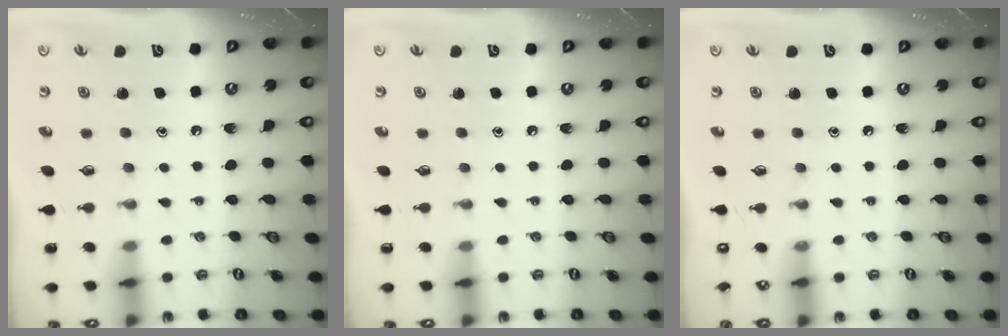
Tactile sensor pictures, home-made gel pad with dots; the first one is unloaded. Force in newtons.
{"total": 0.0}
{"total": 0.0}